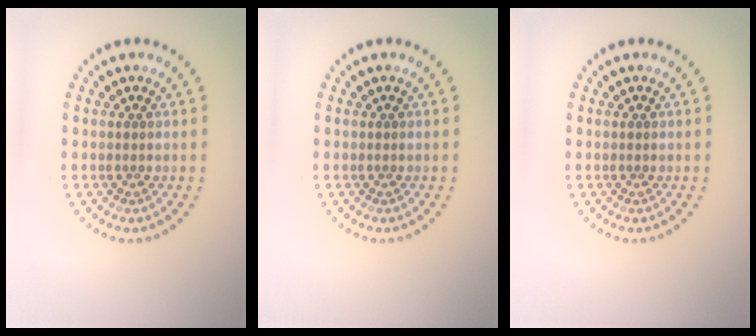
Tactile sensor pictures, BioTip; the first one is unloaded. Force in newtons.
{"total": 0.0}
{"total": 0.0}